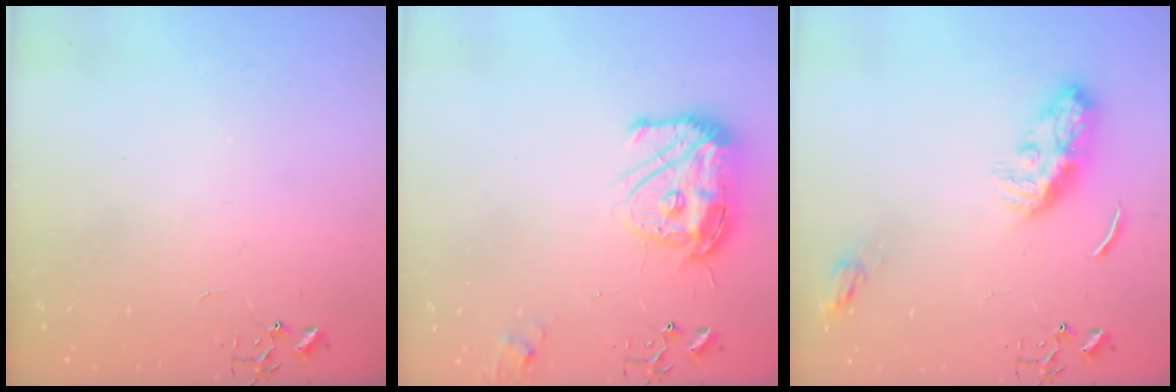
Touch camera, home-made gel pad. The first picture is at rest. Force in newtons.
{"total": 16.6, "press": 16.5, "slide": 1.6}
{"total": 9.9, "press": 9.9, "slide": 0.1}